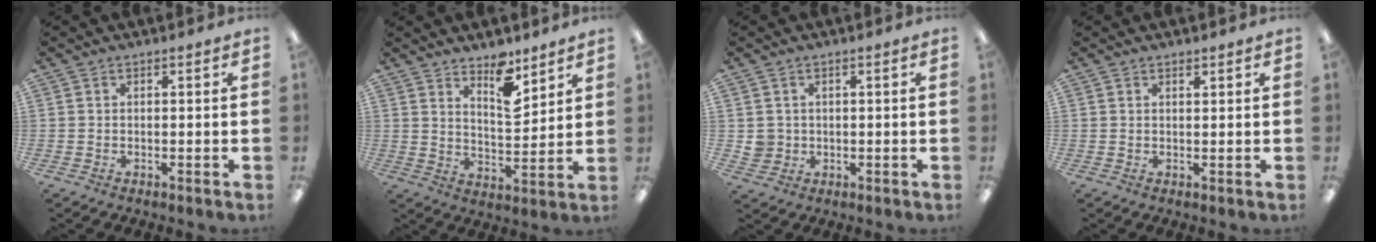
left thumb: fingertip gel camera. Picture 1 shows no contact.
{"total": 9.4, "force": [7.1, 3.5, 5.1], "torque": [-0.062, -0.049, 0.119]}
{"total": 3.0, "force": [0.7, 2.9, 0.3], "torque": [-0.013, 0.006, 0.014]}
{"total": 1.0, "force": [1.0, 0.3, 0.3], "torque": [-0.006, -0.001, 0.018]}